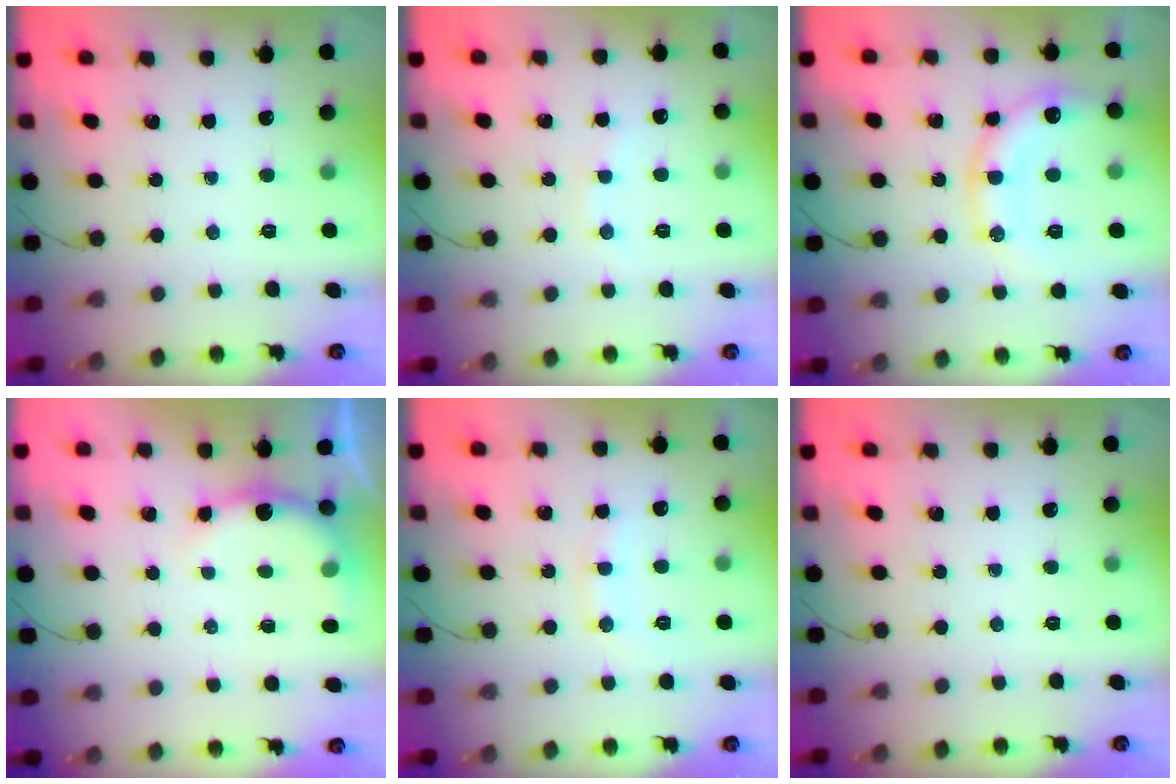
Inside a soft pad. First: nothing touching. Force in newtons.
{"total": 4.4, "press": 4.2, "slide": 1.1}
{"total": 15.3, "press": 15.2, "slide": 1.9}
{"total": 5.3, "press": 5.3, "slide": 0.1}
{"total": 8.3, "press": 8.2, "slide": 1.1}
{"total": 0.0}